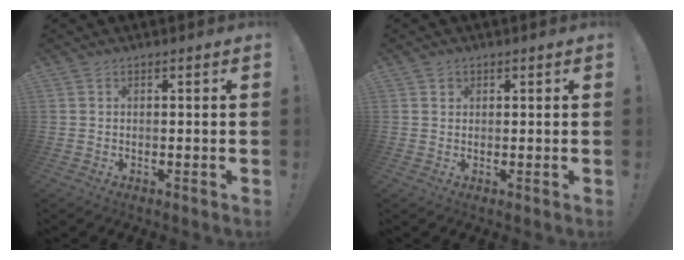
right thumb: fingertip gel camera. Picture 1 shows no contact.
{"total": 1.2, "force": [0.7, 1.0, 0.1], "torque": [0.001, -0.001, 0.013]}